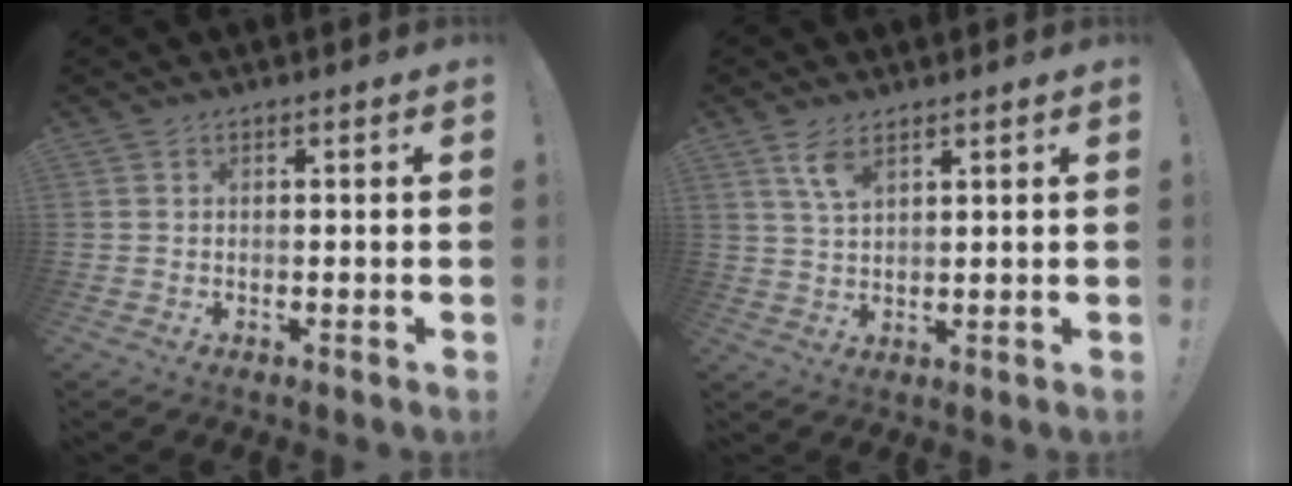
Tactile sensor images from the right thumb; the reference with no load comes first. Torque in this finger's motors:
{"motor_torque": [1.17, 1.24, 0.56, -0.18, 0.07]}